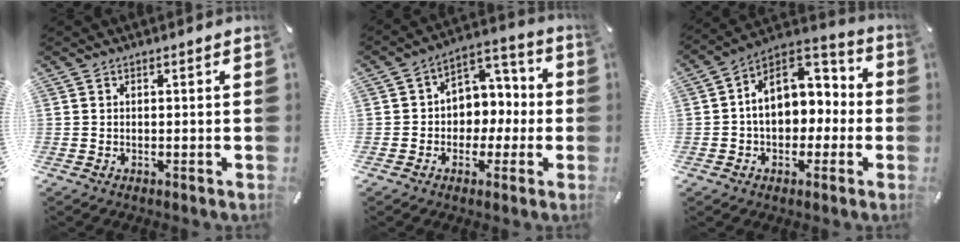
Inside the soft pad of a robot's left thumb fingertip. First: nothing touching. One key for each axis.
{"total": 8.1, "fx": -1.6, "fy": 7.6, "fz": 2.3, "tx": -0.027, "ty": 0.015, "tz": -0.028}
{"total": 12.6, "fx": 1.0, "fy": 10.4, "fz": 7.0, "tx": -0.088, "ty": -0.004, "tz": 0.022}